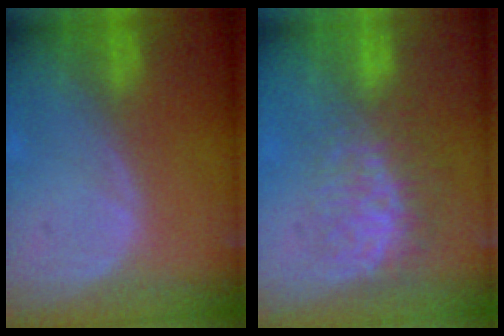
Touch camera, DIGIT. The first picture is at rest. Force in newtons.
{"total": 8.6, "press": 7.4, "slide": 4.4}